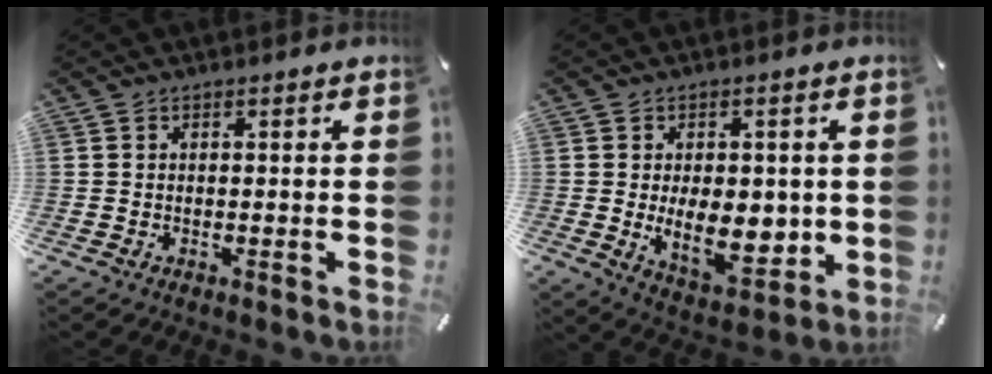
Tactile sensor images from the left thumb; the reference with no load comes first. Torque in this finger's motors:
{"motor_torque": [0.61, 1.64, 0.31, 0.05, 0.16]}